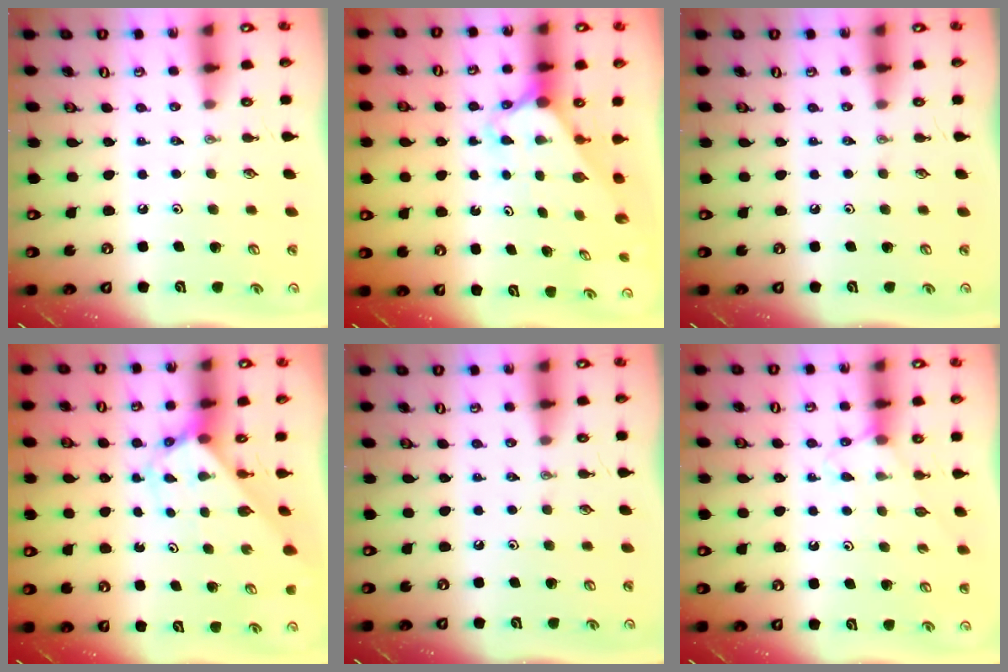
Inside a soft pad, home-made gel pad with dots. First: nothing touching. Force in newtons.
{"total": 2.5, "press": 2.5, "slide": 0.1}
{"total": 0.0}
{"total": 2.7, "press": 2.7, "slide": 0.2}
{"total": 0.0}
{"total": 5.5, "press": 5.5, "slide": 0.6}